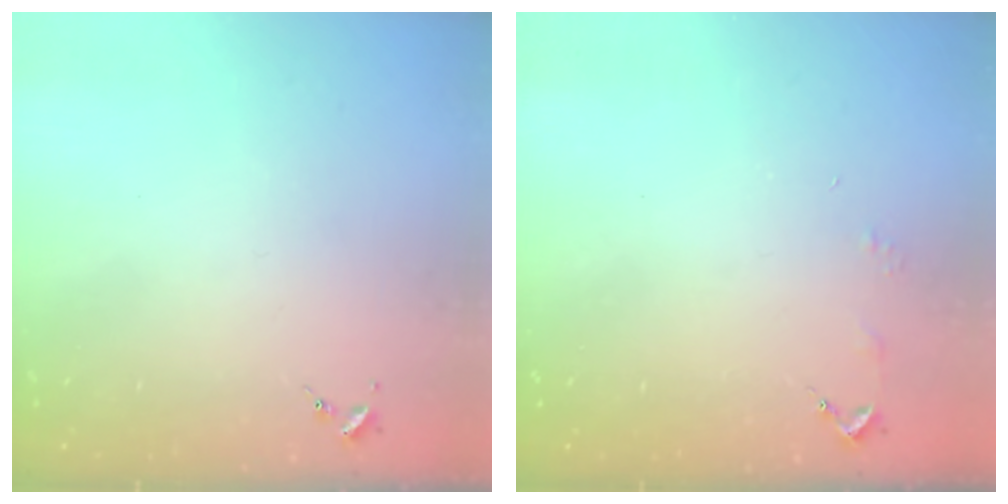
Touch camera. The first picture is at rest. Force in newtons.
{"total": 2.9, "press": 2.8, "slide": 0.3}